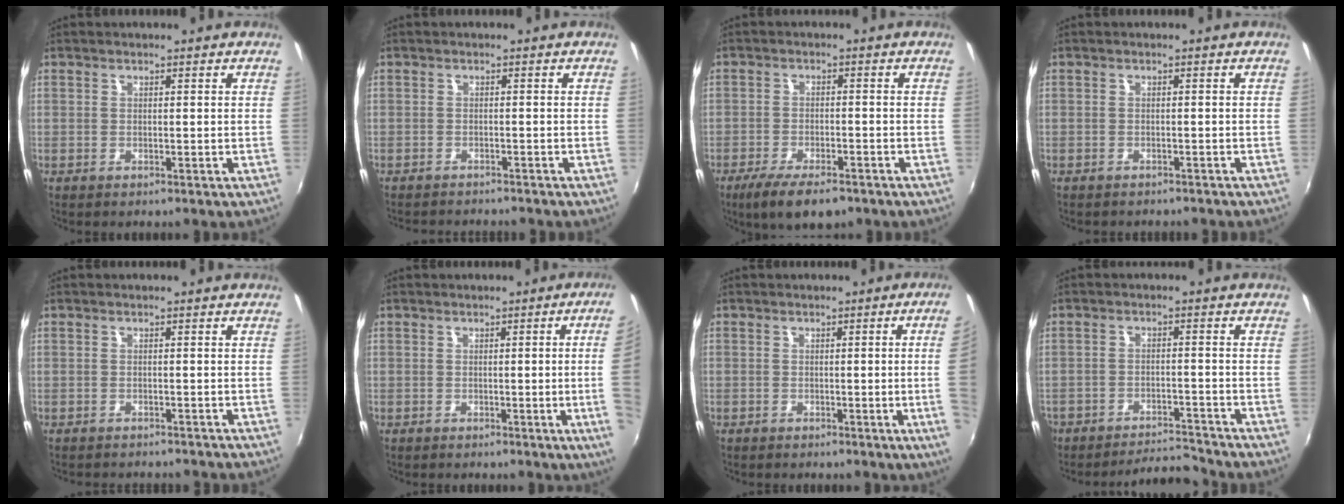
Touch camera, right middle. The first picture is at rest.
{"total": 5.1, "force": [-4.8, 0.7, 1.5], "torque": [-0.042, -0.013, -0.071]}
{"total": 8.8, "force": [-6.3, 2.7, 5.5], "torque": [-0.125, -0.022, -0.106]}
{"total": 3.4, "force": [-3.1, 1.0, 1.1], "torque": [-0.027, -0.012, -0.041]}
{"total": 4.1, "force": [-3.8, 0.9, 1.3], "torque": [-0.034, -0.011, -0.054]}
{"total": 8.7, "force": [-0.1, -1.3, 8.6], "torque": [-0.093, -0.003, 0.001]}
{"total": 6.2, "force": [-0.2, -1.7, 6.0], "torque": [-0.078, -0.011, 0.000]}
{"total": 6.4, "force": [-6.3, 0.9, 0.0], "torque": [-0.022, 0.010, -0.103]}